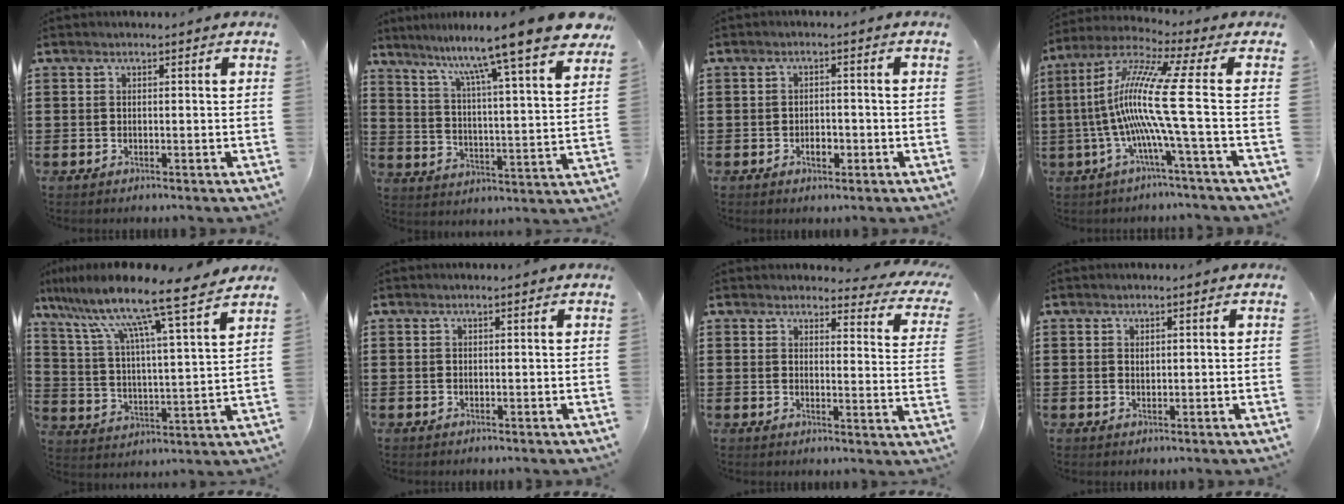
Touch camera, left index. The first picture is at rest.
{"total": 11.1, "force": [9.4, -1.8, 5.5], "torque": [-0.117, -0.082, 0.144]}
{"total": 2.4, "force": [-0.8, 1.4, 1.8], "torque": [-0.037, 0.002, -0.017]}
{"total": 13.8, "force": [-1.6, -0.1, 13.8], "torque": [-0.318, -0.025, -0.058]}
{"total": 10.9, "force": [9.0, -0.5, 6.1], "torque": [-0.155, -0.063, 0.142]}
{"total": 0.0}
{"total": 3.3, "force": [3.0, 0.5, 1.2], "torque": [-0.030, -0.017, 0.051]}
{"total": 0.6, "force": [0.4, 0.4, 0.2], "torque": [-0.006, 0.002, 0.007]}